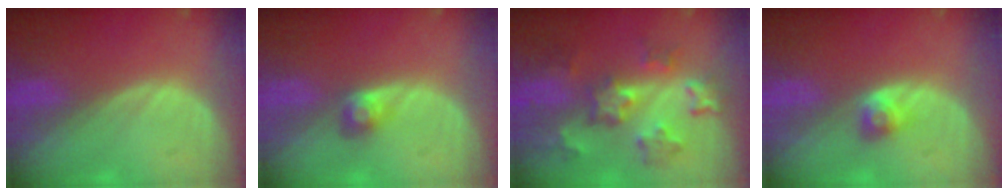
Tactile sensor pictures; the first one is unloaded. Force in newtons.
{"total": 2.4, "press": 2.4, "slide": 0.4}
{"total": 8.7, "press": 7.8, "slide": 3.9}
{"total": 2.7, "press": 2.4, "slide": 1.3}